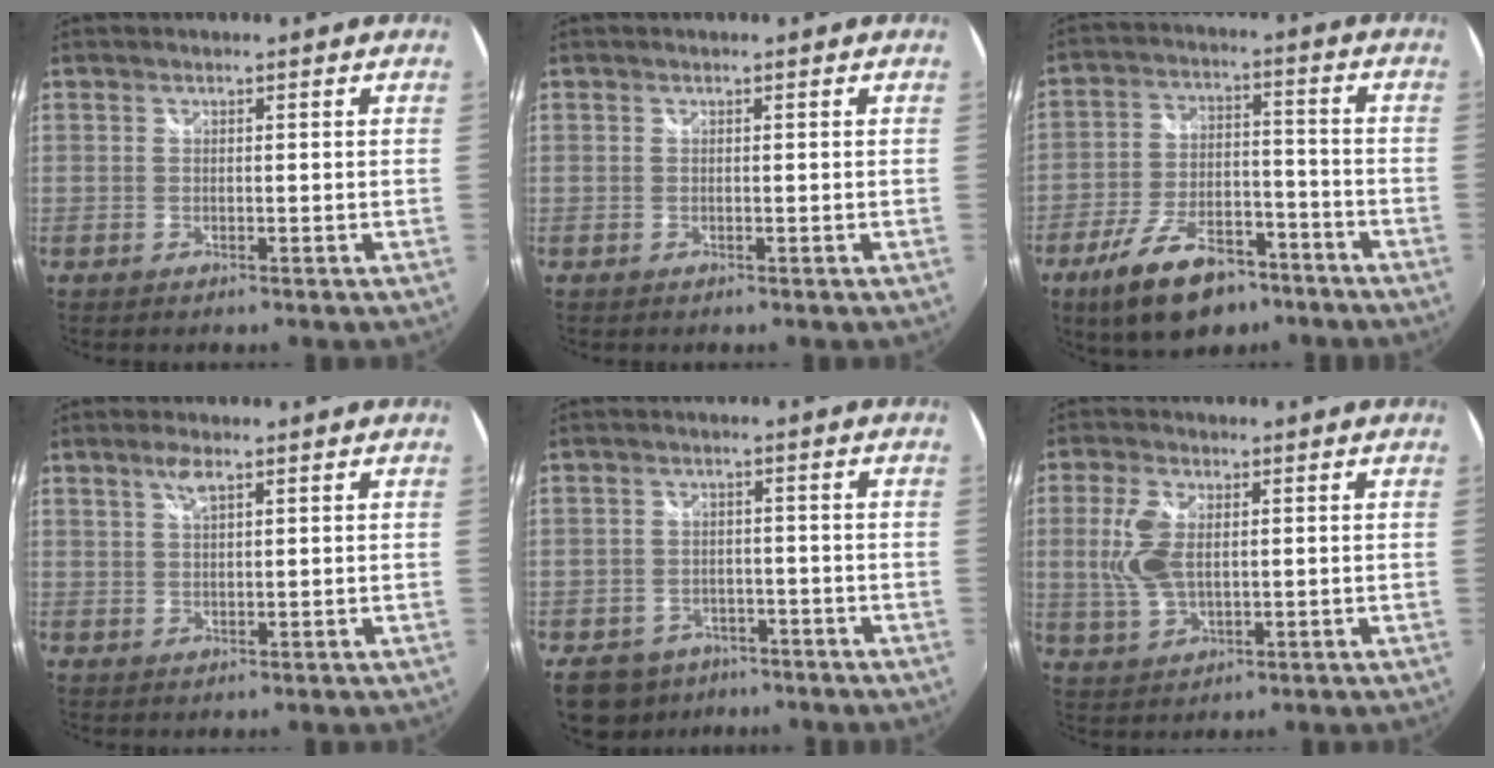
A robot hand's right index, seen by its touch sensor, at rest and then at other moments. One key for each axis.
{"total": 0.0}
{"total": 15.5, "fx": -10.3, "fy": 7.0, "fz": 9.2, "tx": -0.187, "ty": -0.005, "tz": -0.166}
{"total": 2.9, "fx": 1.7, "fy": 1.0, "fz": 2.2, "tx": -0.039, "ty": 0.004, "tz": 0.031}
{"total": 9.8, "fx": -6.4, "fy": 6.7, "fz": 3.3, "tx": -0.098, "ty": 0.013, "tz": -0.087}
{"total": 8.4, "fx": 1.0, "fy": 4.5, "fz": 7.0, "tx": -0.153, "ty": 0.002, "tz": 0.025}